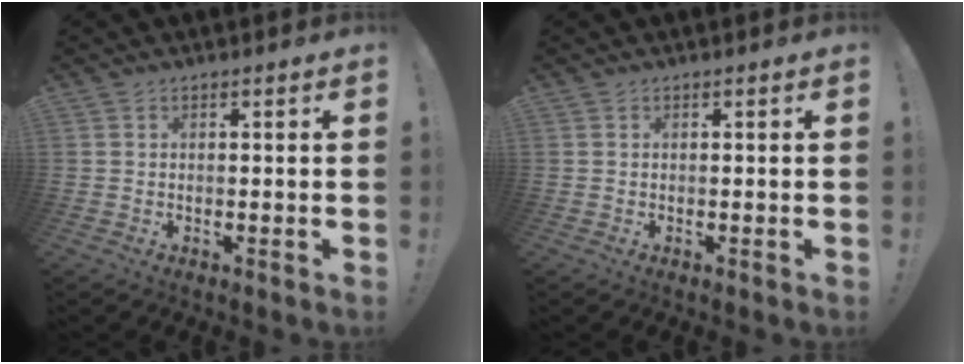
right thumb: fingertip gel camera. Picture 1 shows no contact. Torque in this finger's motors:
{"motor_torque": [0.00, 0.00, 0.00, 0.00, 0.00]}